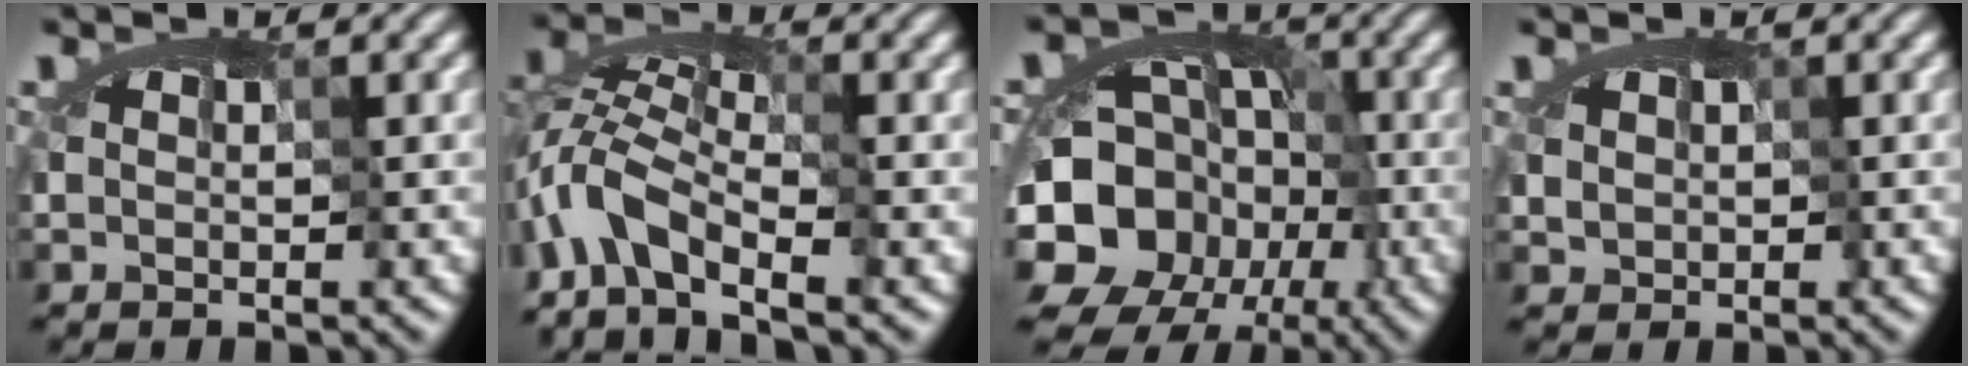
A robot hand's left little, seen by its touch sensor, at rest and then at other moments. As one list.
[{"total": 6.5, "force": [-6.0, 0.5, 2.5], "torque": [-0.053, -0.003, -0.123]}, {"total": 13.9, "force": [-7.2, 10.7, 5.1], "torque": [-0.078, -0.023, -0.136]}, {"total": 1.1, "force": [0.1, 1.0, 0.5], "torque": [-0.023, -0.009, 0.024]}]